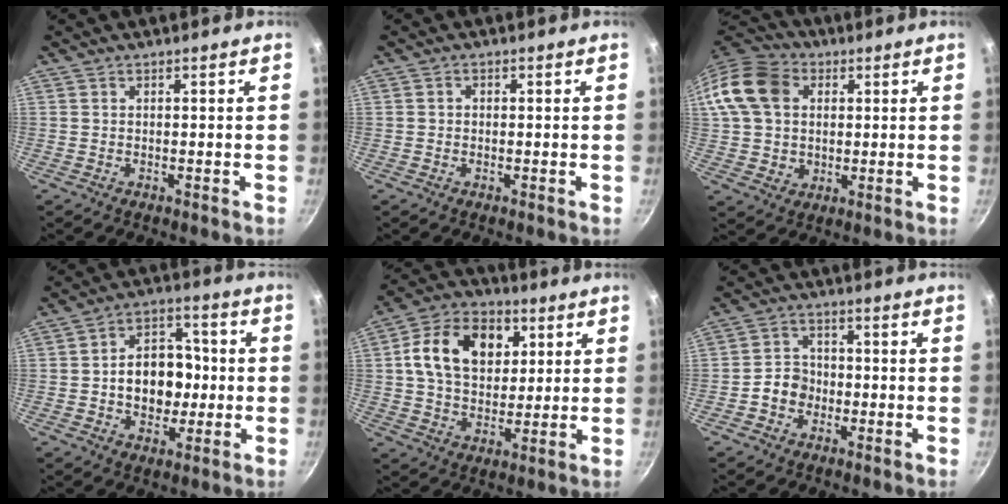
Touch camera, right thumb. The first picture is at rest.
{"total": 0.9, "force": [-0.1, 0.8, 0.4], "torque": [-0.006, 0.004, -0.002]}
{"total": 14.6, "force": [3.0, 11.7, 8.2], "torque": [-0.134, 0.012, 0.048]}
{"total": 12.4, "force": [-0.9, 9.3, 8.3], "torque": [-0.087, 0.022, -0.021]}
{"total": 16.2, "force": [4.4, 11.5, 10.5], "torque": [-0.150, 0.004, 0.064]}
{"total": 5.2, "force": [-1.7, 4.4, 2.2], "torque": [-0.009, 0.024, -0.037]}